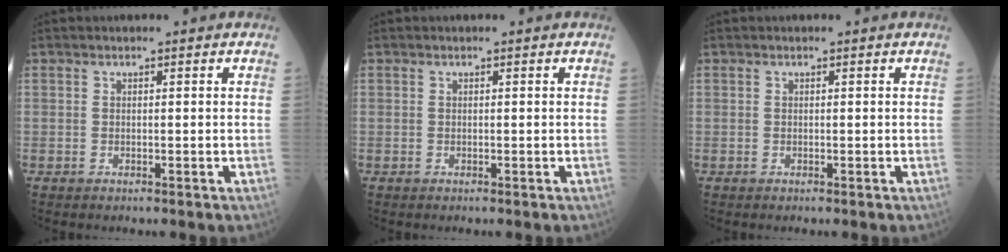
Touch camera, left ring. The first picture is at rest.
{"total": 0.0}
{"total": 0.0}